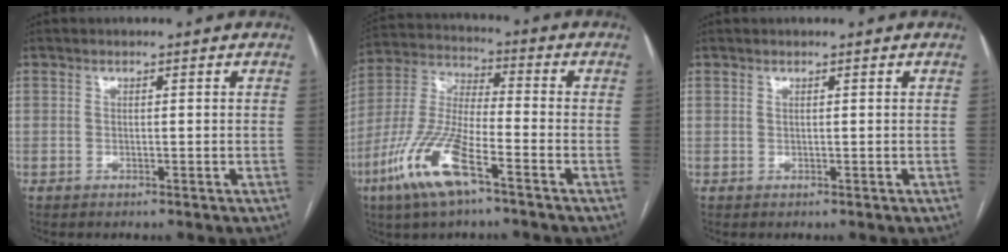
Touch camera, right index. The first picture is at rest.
{"total": 13.6, "force": [-7.2, 2.7, 11.2], "torque": [-0.245, -0.019, -0.142]}
{"total": 0.0}